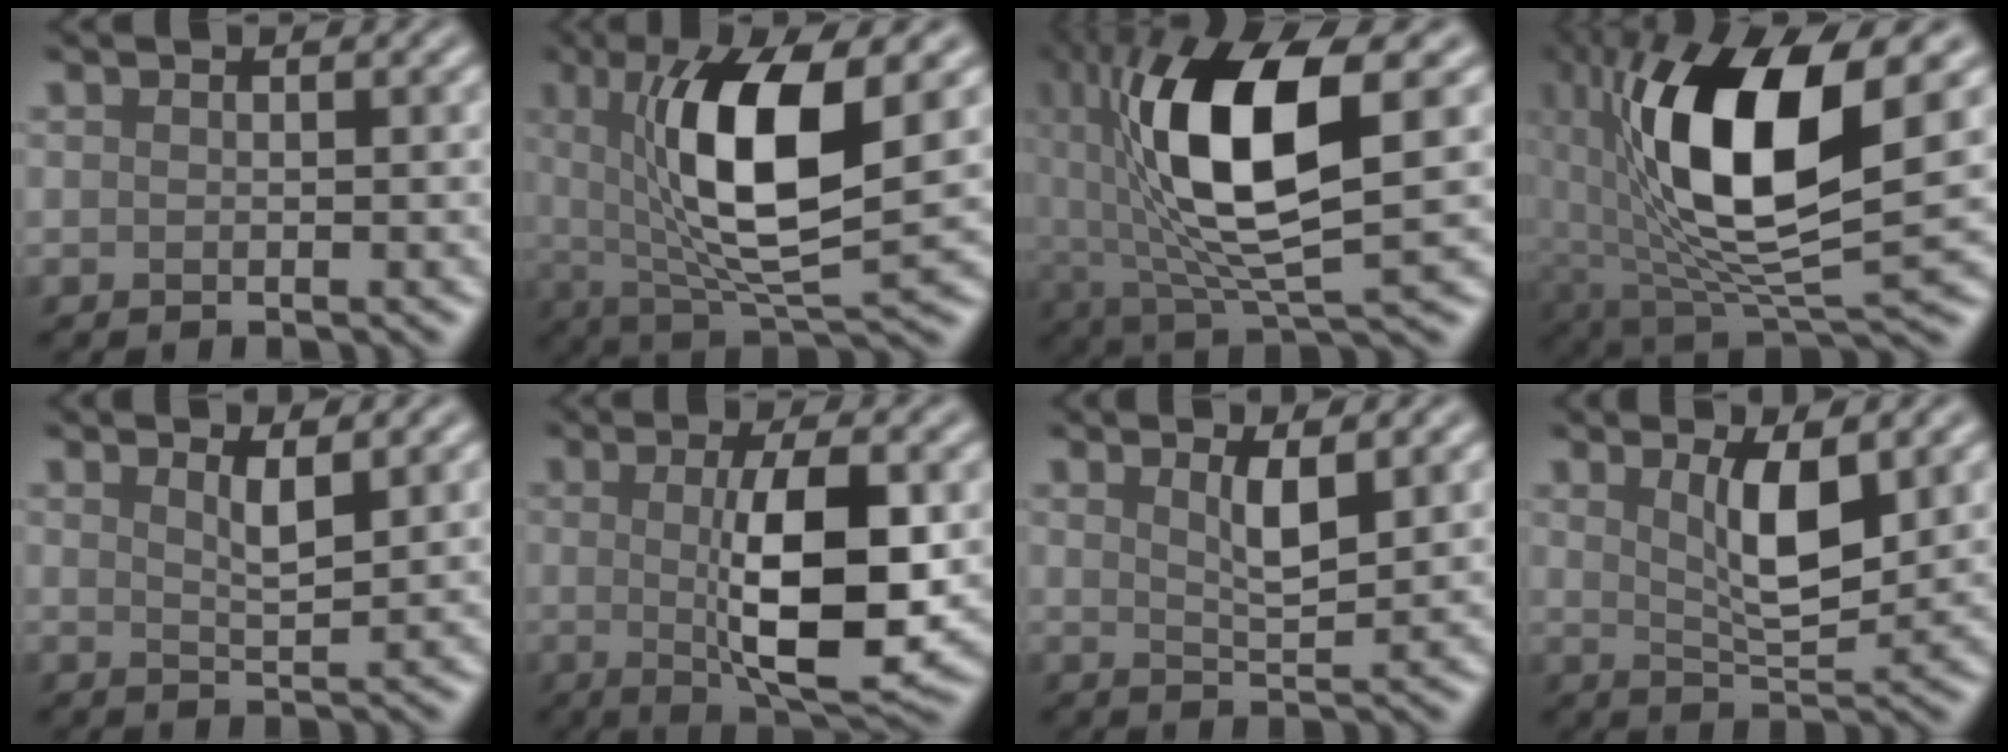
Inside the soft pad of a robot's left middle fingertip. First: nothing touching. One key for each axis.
{"total": 10.8, "fx": 1.9, "fy": 3.4, "fz": 10.0, "tx": -0.169, "ty": -0.004, "tz": 0.035}
{"total": 12.6, "fx": 2.1, "fy": 4.3, "fz": 11.7, "tx": -0.223, "ty": 0.002, "tz": 0.041}
{"total": 13.8, "fx": 2.4, "fy": 5.5, "fz": 12.4, "tx": -0.226, "ty": -0.009, "tz": 0.043}
{"total": 2.3, "fx": 1.3, "fy": 0.5, "fz": 1.8, "tx": -0.028, "ty": -0.003, "tz": 0.021}
{"total": 8.8, "fx": -0.1, "fy": 2.3, "fz": 8.5, "tx": -0.132, "ty": -0.009, "tz": 0.005}
{"total": 3.0, "fx": 1.4, "fy": 0.7, "fz": 2.5, "tx": -0.041, "ty": -0.004, "tz": 0.025}
{"total": 5.0, "fx": 1.8, "fy": 1.4, "fz": 4.5, "tx": -0.082, "ty": -0.008, "tz": 0.034}